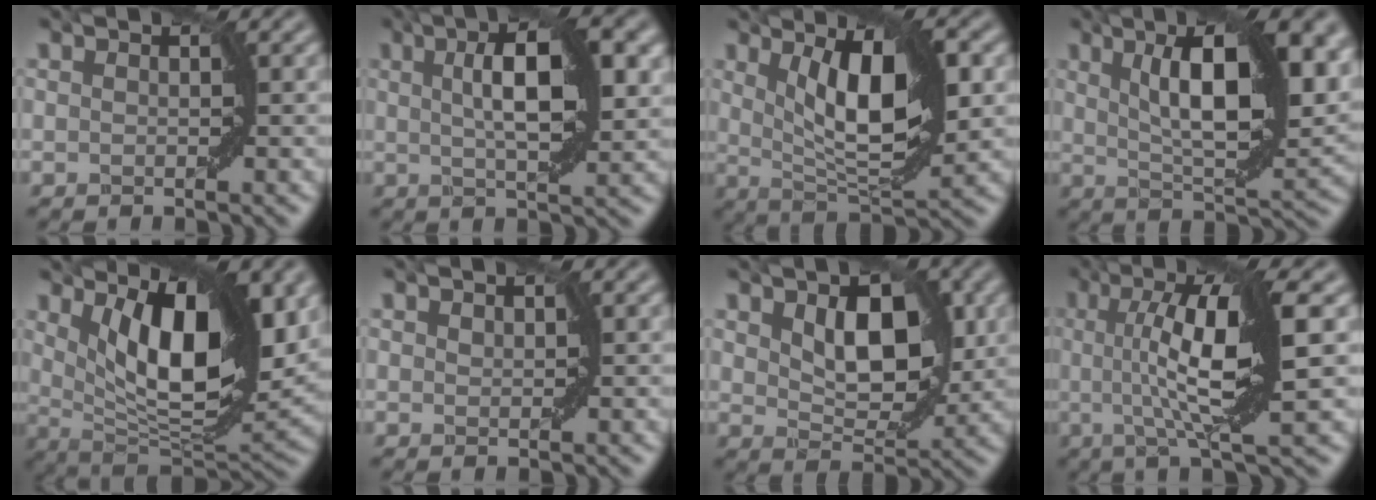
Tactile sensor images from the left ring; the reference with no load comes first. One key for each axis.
{"total": 7.7, "fx": 2.1, "fy": 2.3, "fz": 7.0, "tx": -0.108, "ty": 0.011, "tz": 0.032}
{"total": 8.2, "fx": 1.7, "fy": 2.8, "fz": 7.5, "tx": -0.125, "ty": -0.009, "tz": 0.035}
{"total": 11.7, "fx": 3.7, "fy": 3.9, "fz": 10.4, "tx": -0.145, "ty": 0.007, "tz": 0.061}
{"total": 11.1, "fx": 3.6, "fy": 4.3, "fz": 9.6, "tx": -0.147, "ty": -0.009, "tz": 0.064}
{"total": 0.6, "fx": 0.4, "fy": 0.4, "fz": 0.2, "tx": -0.004, "ty": 0.000, "tz": 0.009}
{"total": 6.7, "fx": 1.7, "fy": 3.8, "fz": 5.2, "tx": -0.086, "ty": -0.007, "tz": 0.036}
{"total": 9.3, "fx": 1.0, "fy": 2.1, "fz": 9.0, "tx": -0.133, "ty": 0.001, "tz": 0.016}